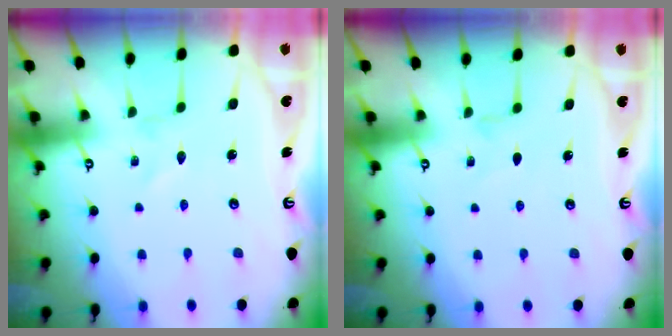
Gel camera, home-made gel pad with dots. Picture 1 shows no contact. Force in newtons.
{"total": 1.4, "press": 1.3, "slide": 0.5}